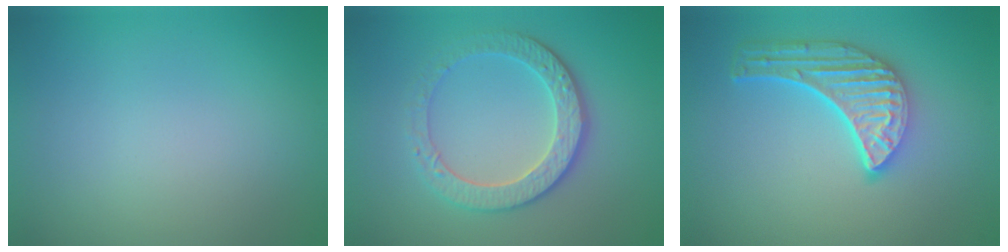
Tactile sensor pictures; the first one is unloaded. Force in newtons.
{"total": 4.2, "press": 3.5, "slide": 2.3}
{"total": 5.2, "press": 4.0, "slide": 3.3}